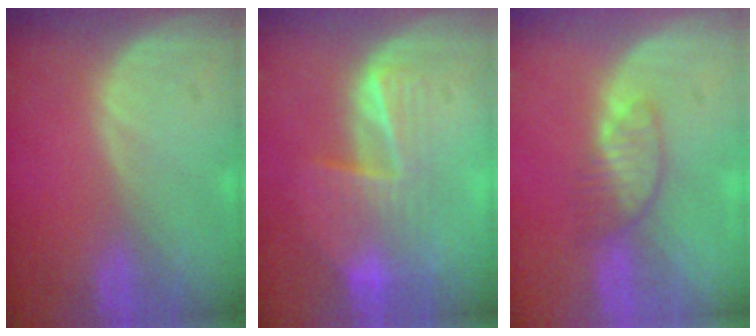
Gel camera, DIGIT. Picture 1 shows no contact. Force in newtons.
{"total": 6.9, "press": 6.5, "slide": 2.3}
{"total": 3.5, "press": 3.4, "slide": 0.9}